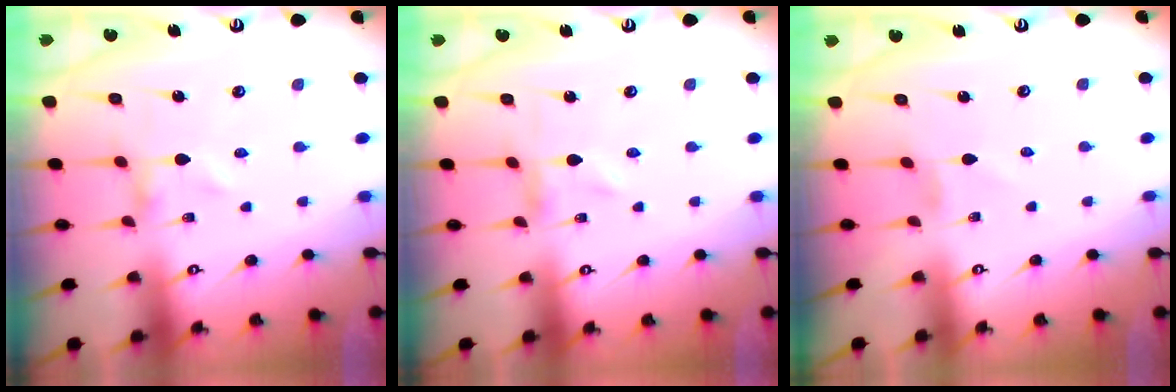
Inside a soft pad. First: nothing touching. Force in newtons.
{"total": 0.0}
{"total": 1.0, "press": 1.0, "slide": 0.3}